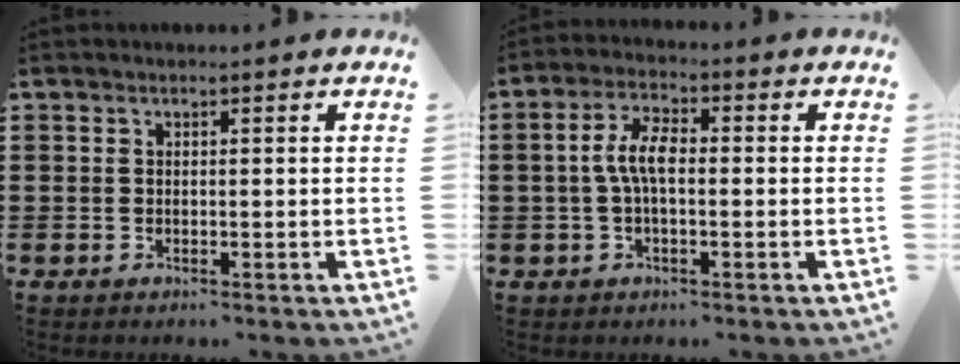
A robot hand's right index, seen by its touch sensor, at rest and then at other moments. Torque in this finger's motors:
{"motor_torque": [1.14, -0.54, 0.49, 0.16]}